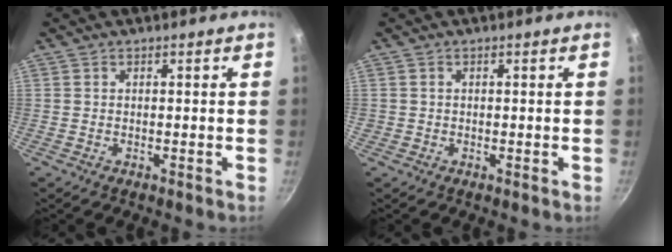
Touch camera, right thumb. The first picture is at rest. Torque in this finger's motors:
{"motor_torque": [0.24, 0.15, 0.18, 0.30, -0.01]}